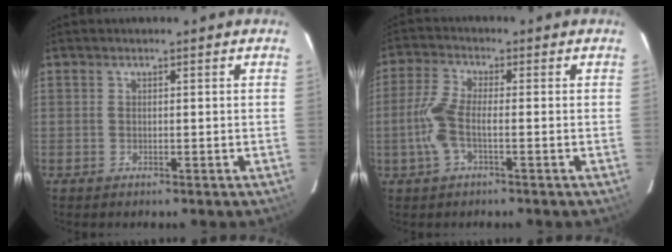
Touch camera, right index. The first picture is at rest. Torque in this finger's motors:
{"motor_torque": [0.91, -0.33, 0.55, 0.14]}